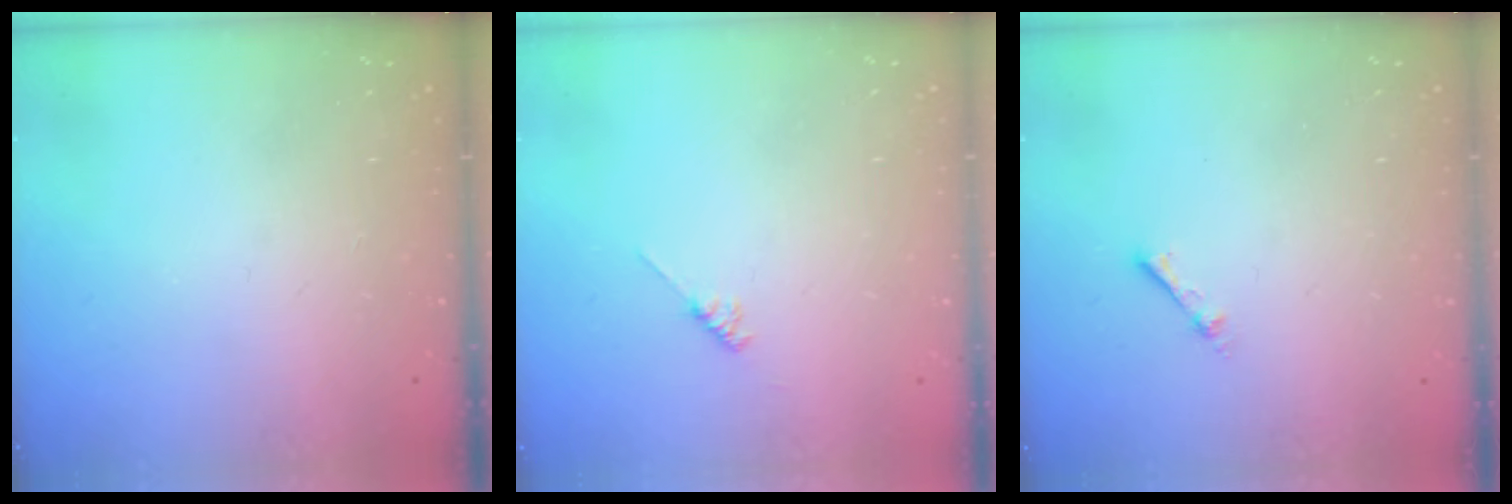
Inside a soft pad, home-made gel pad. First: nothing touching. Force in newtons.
{"total": 1.8, "press": 1.7, "slide": 0.3}
{"total": 1.9, "press": 1.9, "slide": 0.3}